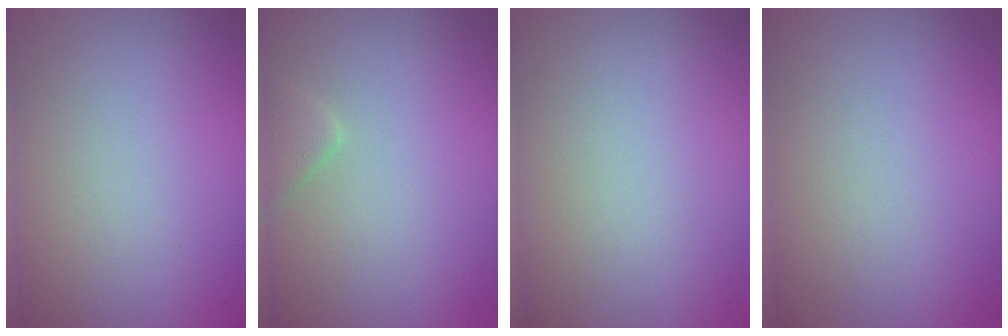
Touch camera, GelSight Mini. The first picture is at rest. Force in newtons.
{"total": 1.6, "press": 1.6, "slide": 0.1}
{"total": 0.0}
{"total": 0.0}